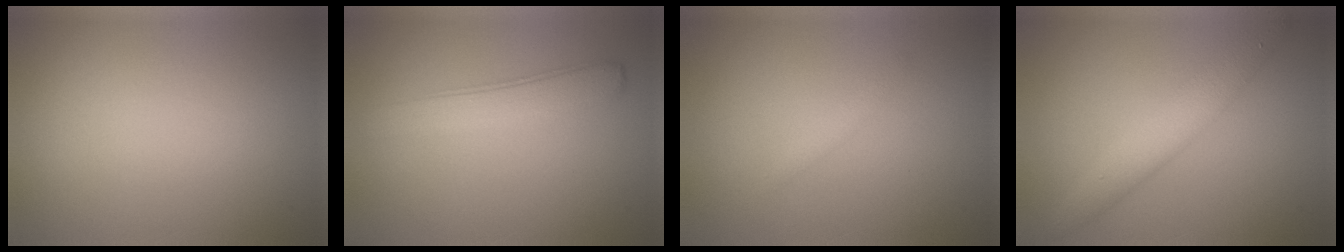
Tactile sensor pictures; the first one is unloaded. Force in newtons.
{"total": 3.0, "press": 3.0, "slide": 0.1}
{"total": 0.8, "press": 0.8, "slide": 0.1}
{"total": 3.7, "press": 3.7, "slide": 0.1}